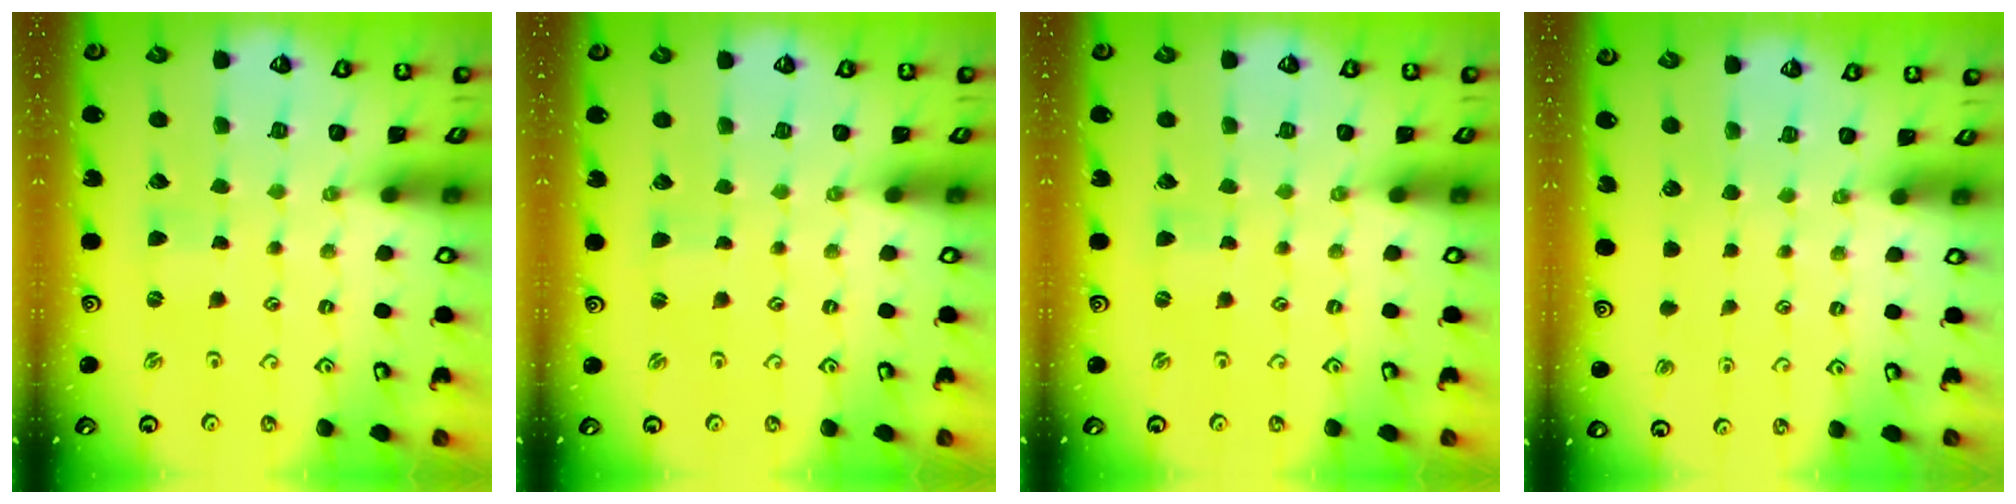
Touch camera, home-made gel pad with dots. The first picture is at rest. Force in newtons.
{"total": 0.0}
{"total": 0.0}
{"total": 0.0}